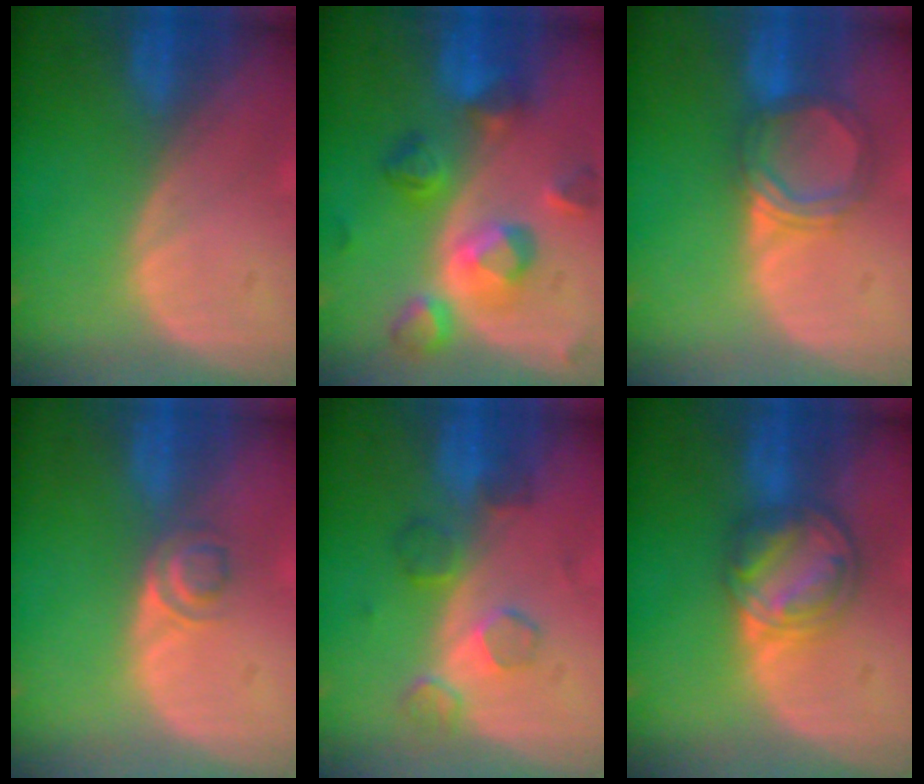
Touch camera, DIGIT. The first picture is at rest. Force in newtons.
{"total": 8.9, "press": 8.9, "slide": 0.4}
{"total": 5.5, "press": 5.2, "slide": 1.8}
{"total": 2.8, "press": 2.7, "slide": 1.0}
{"total": 5.2, "press": 4.9, "slide": 1.5}
{"total": 7.5, "press": 6.6, "slide": 3.6}